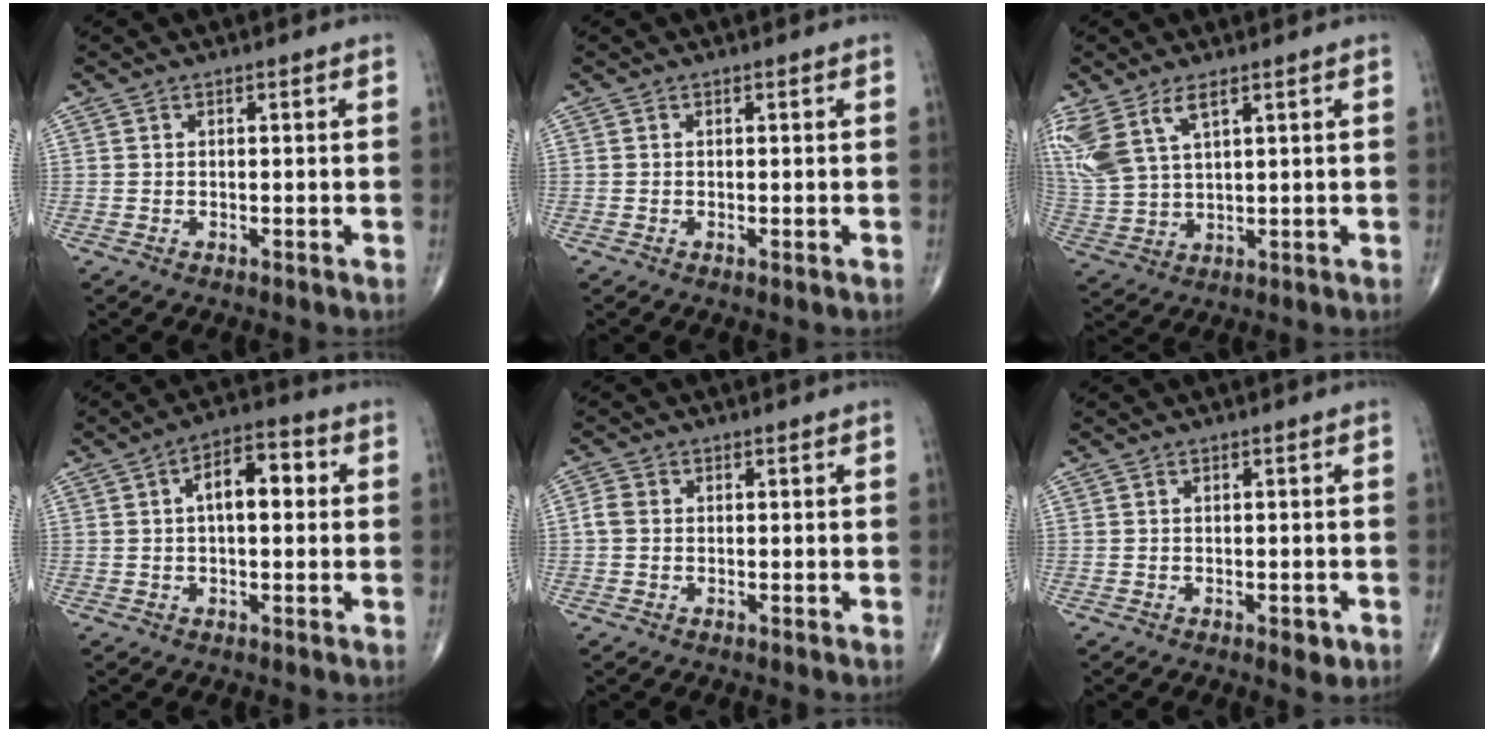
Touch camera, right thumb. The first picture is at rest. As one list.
[{"total": 0.0}, {"total": 11.1, "force": [5.9, 5.0, 7.9], "torque": [-0.189, -0.010, 0.130]}, {"total": 8.1, "force": [1.3, 4.1, 6.9], "torque": [-0.092, 0.024, 0.011]}, {"total": 2.3, "force": [-0.1, 1.8, 1.3], "torque": [-0.026, 0.005, -0.006]}, {"total": 2.2, "force": [-0.9, 1.0, 1.7], "torque": [-0.015, -0.001, -0.009]}]